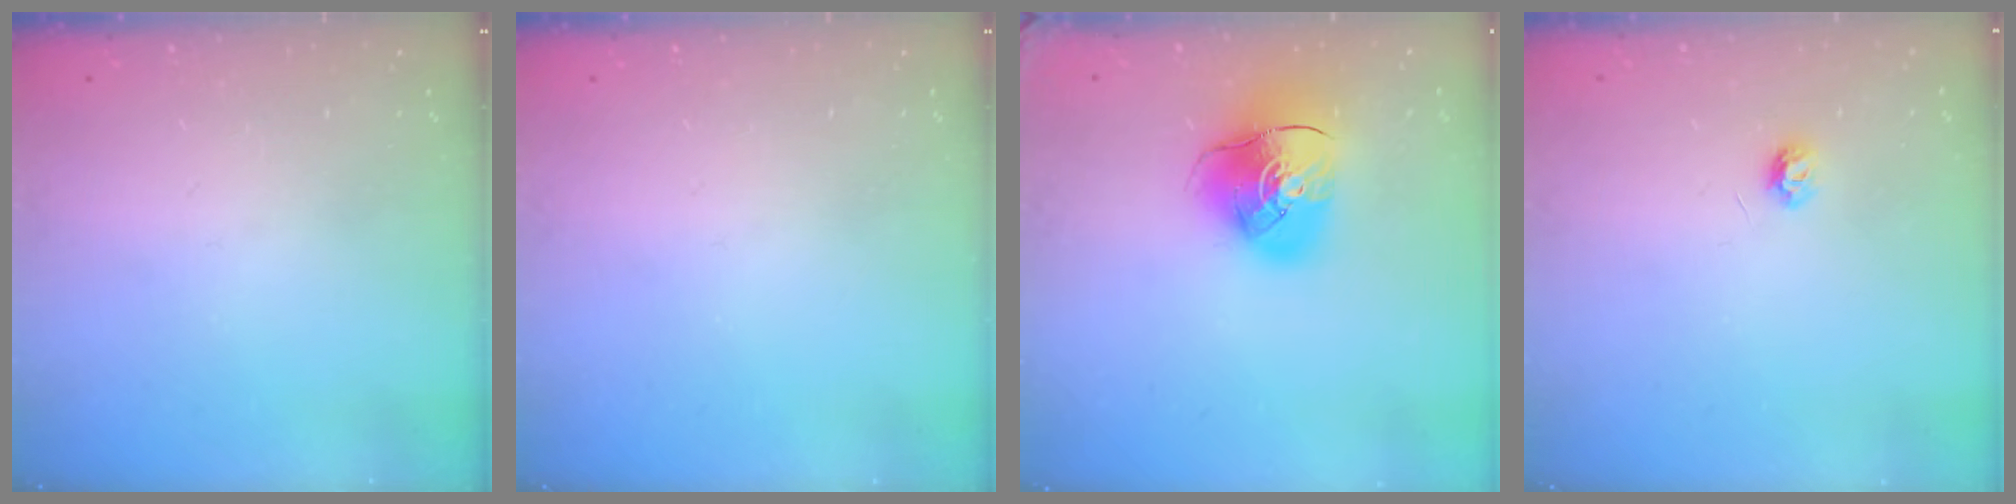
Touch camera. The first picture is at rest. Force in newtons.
{"total": 0.0}
{"total": 12.8, "press": 12.7, "slide": 2.0}
{"total": 4.3, "press": 4.3, "slide": 0.5}